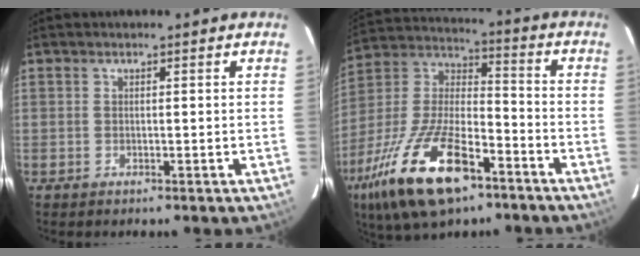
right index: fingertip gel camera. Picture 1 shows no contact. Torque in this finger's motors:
{"motor_torque": [1.63, -0.51, 1.05, 0.21]}